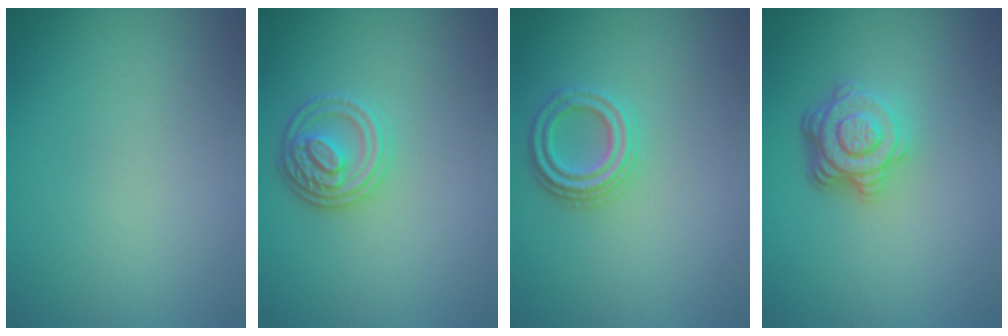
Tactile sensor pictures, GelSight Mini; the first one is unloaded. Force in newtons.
{"total": 3.0, "press": 2.8, "slide": 1.0}
{"total": 2.5, "press": 2.4, "slide": 0.4}
{"total": 4.7, "press": 3.4, "slide": 3.3}